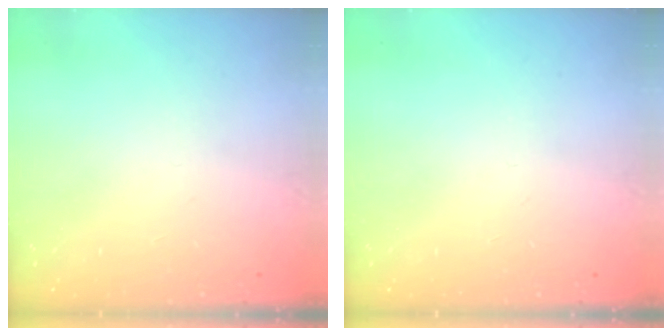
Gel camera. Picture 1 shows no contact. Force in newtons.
{"total": 0.0}